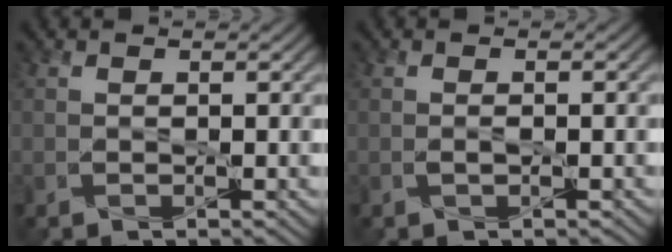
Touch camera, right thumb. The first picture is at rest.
{"total": 0.7, "force": [-0.2, 0.2, 0.7], "torque": [-0.014, -0.001, -0.002]}